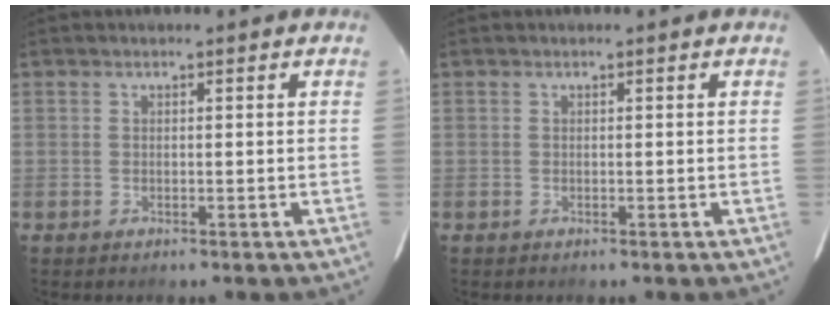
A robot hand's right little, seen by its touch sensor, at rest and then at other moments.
{"total": 0.0}